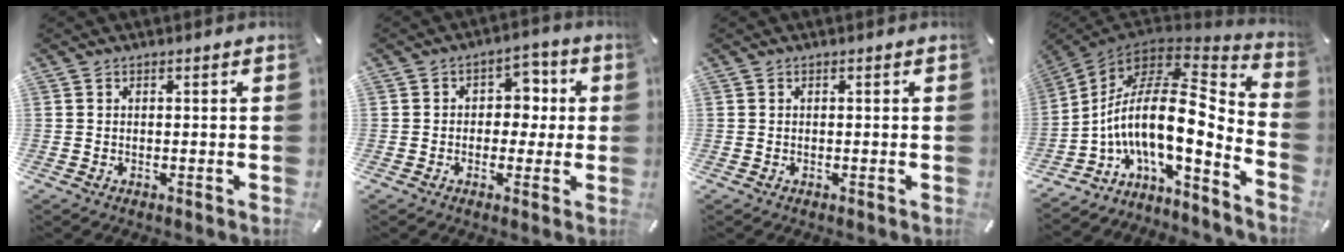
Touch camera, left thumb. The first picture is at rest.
{"total": 6.4, "force": [-0.4, 5.4, 3.4], "torque": [-0.033, 0.009, -0.015]}
{"total": 0.0}
{"total": 17.1, "force": [0.6, 7.9, 15.2], "torque": [-0.290, -0.048, -0.002]}